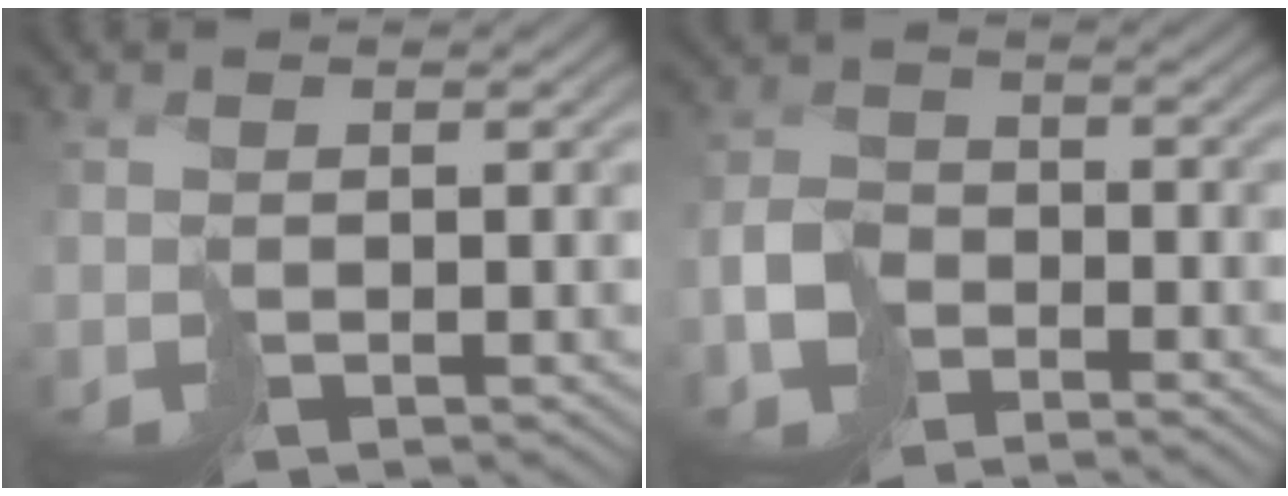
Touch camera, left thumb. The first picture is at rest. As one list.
[{"total": 4.7, "force": [-3.3, 2.9, 1.6], "torque": [-0.030, -0.002, -0.075]}]